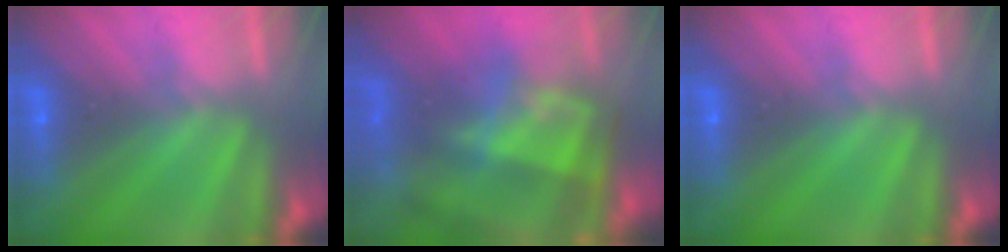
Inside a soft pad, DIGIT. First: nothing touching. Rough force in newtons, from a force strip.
{"total": 8.3}
{"total": 0.0}